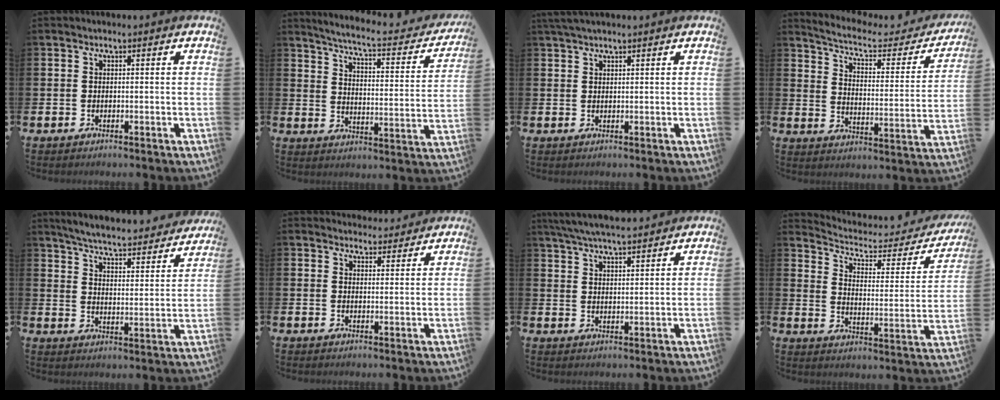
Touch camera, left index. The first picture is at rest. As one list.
[{"total": 5.4, "force": [4.9, 0.2, 2.2], "torque": [-0.063, -0.043, 0.075]}, {"total": 2.1, "force": [1.8, 0.4, 1.1], "torque": [-0.023, 0.003, 0.032]}, {"total": 6.2, "force": [5.4, 1.8, 2.6], "torque": [-0.075, -0.037, 0.084]}, {"total": 5.5, "force": [5.3, 0.2, 1.5], "torque": [-0.049, -0.048, 0.086]}, {"total": 3.3, "force": [3.2, 0.8, -0.2], "torque": [0.005, -0.020, 0.057]}, {"total": 6.0, "force": [5.7, 0.7, 1.7], "torque": [-0.048, -0.021, 0.104]}, {"total": 5.1, "force": [4.1, 2.1, 2.2], "torque": [-0.067, -0.032, 0.061]}]